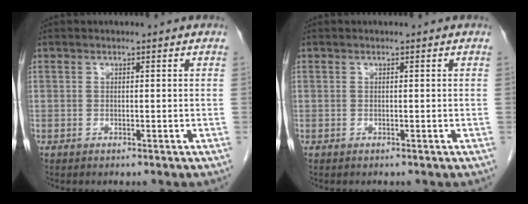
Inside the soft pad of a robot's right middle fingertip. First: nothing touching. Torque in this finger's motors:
{"motor_torque": [-0.03, -0.16, 0.01, -0.01]}